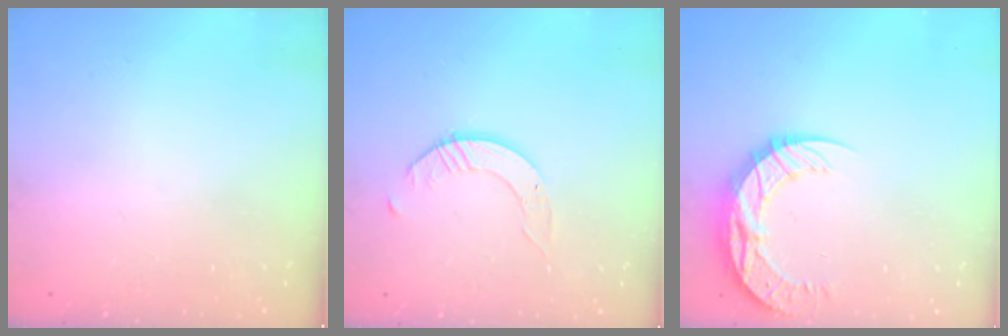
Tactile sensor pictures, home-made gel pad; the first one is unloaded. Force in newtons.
{"total": 2.4, "press": 2.4, "slide": 0.3}
{"total": 11.6, "press": 11.6, "slide": 0.9}